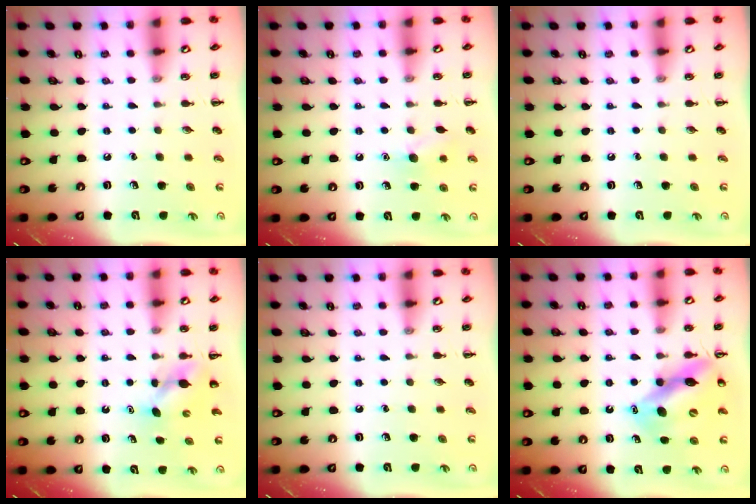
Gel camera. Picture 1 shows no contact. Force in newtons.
{"total": 7.2, "press": 7.1, "slide": 1.3}
{"total": 0.0}
{"total": 4.0, "press": 3.8, "slide": 1.0}
{"total": 0.0}
{"total": 12.9, "press": 12.5, "slide": 3.4}